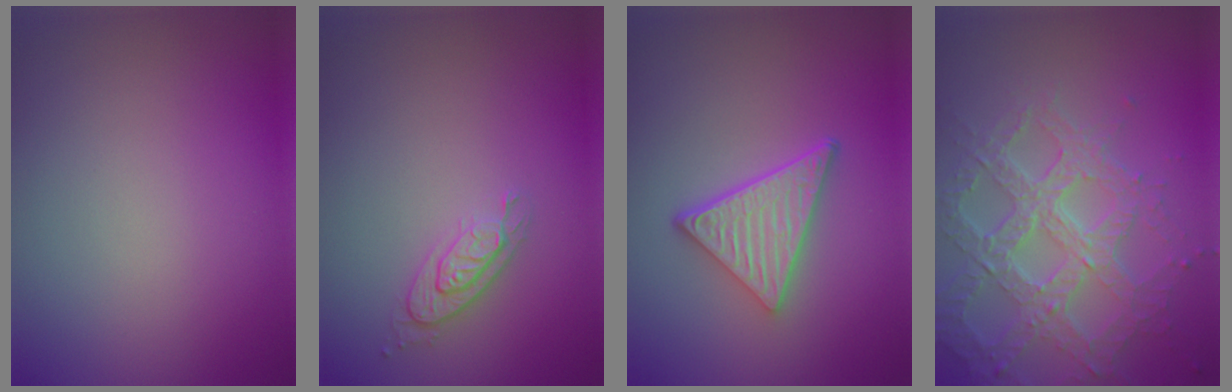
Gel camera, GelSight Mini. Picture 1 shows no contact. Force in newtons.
{"total": 2.0, "press": 1.8, "slide": 0.9}
{"total": 5.1, "press": 3.8, "slide": 3.4}
{"total": 7.0, "press": 5.2, "slide": 4.7}